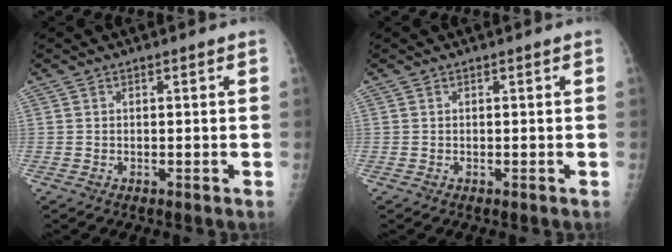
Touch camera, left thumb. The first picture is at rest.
{"total": 0.0}